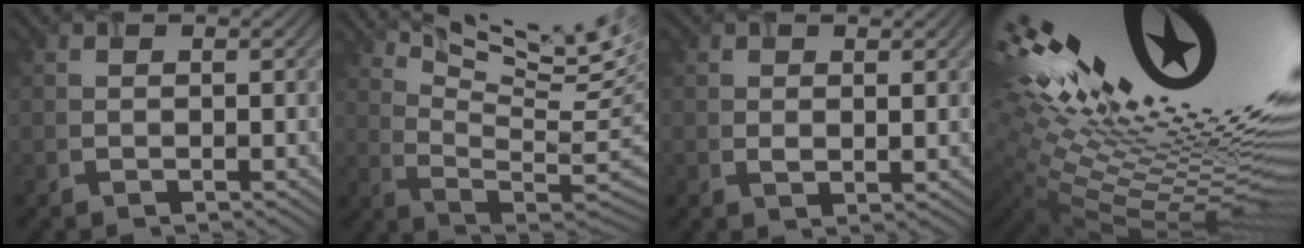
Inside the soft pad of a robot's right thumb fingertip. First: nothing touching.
{"total": 13.7, "force": [7.9, 2.8, 10.8], "torque": [-0.175, -0.010, 0.125]}
{"total": 1.9, "force": [1.3, 0.7, 1.2], "torque": [-0.022, 0.000, 0.027]}
{"total": 22.1, "force": [9.0, 6.8, 19.0], "torque": [-0.315, 0.038, 0.165]}